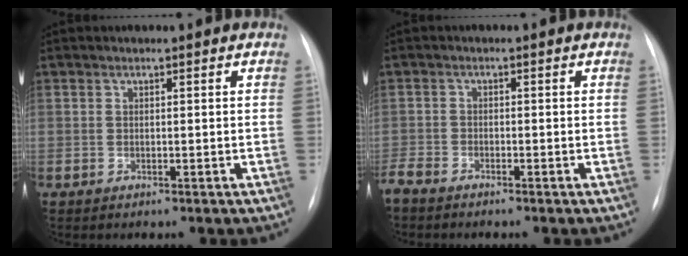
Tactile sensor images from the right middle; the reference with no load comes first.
{"total": 3.2, "force": [-2.9, 0.5, 1.3], "torque": [-0.024, -0.008, -0.054]}